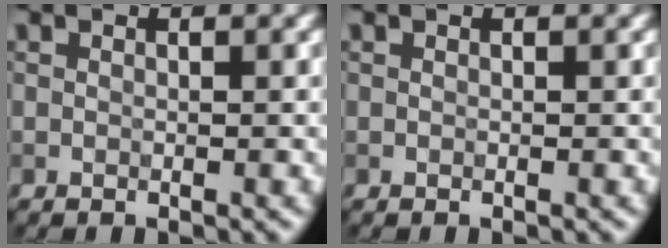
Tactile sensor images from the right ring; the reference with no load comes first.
{"total": 0.0}